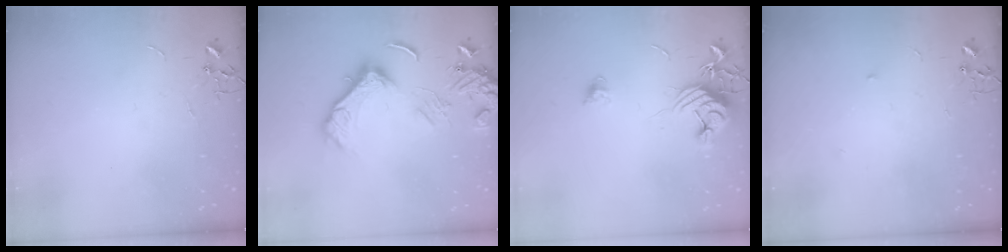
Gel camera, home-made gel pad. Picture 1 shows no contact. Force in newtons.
{"total": 14.2, "press": 14.1, "slide": 2.0}
{"total": 11.6, "press": 11.6, "slide": 0.5}
{"total": 4.2, "press": 4.0, "slide": 1.1}